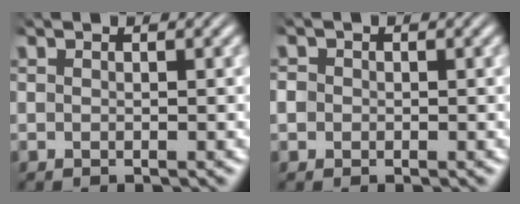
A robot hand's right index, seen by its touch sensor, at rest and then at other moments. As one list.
[{"total": 2.0, "force": [-0.2, 1.9, 0.6], "torque": [-0.023, -0.005, -0.006]}]